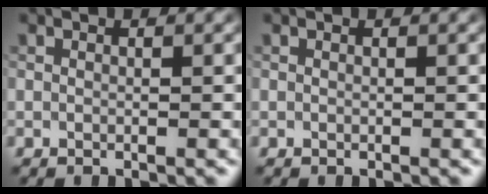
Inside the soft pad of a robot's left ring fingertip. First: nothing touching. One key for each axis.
{"total": 0.0}